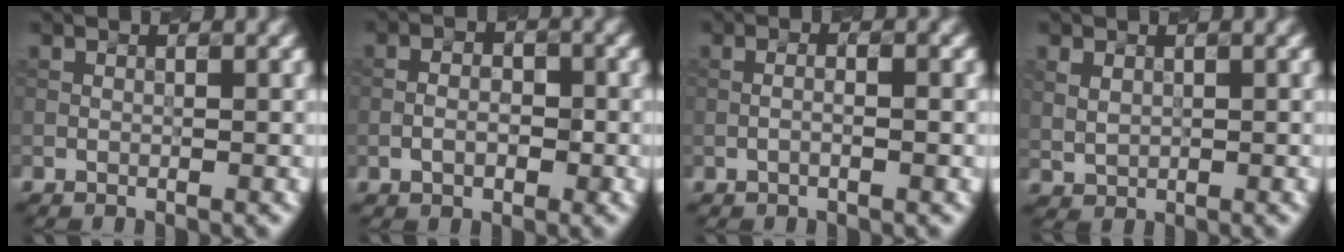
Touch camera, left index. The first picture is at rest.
{"total": 1.9, "force": [-0.8, 1.1, 1.3], "torque": [-0.019, 0.006, -0.011]}
{"total": 1.2, "force": [-0.3, 0.2, 1.1], "torque": [-0.015, 0.001, -0.005]}
{"total": 0.9, "force": [0.5, 0.7, 0.1], "torque": [-0.017, 0.002, 0.024]}